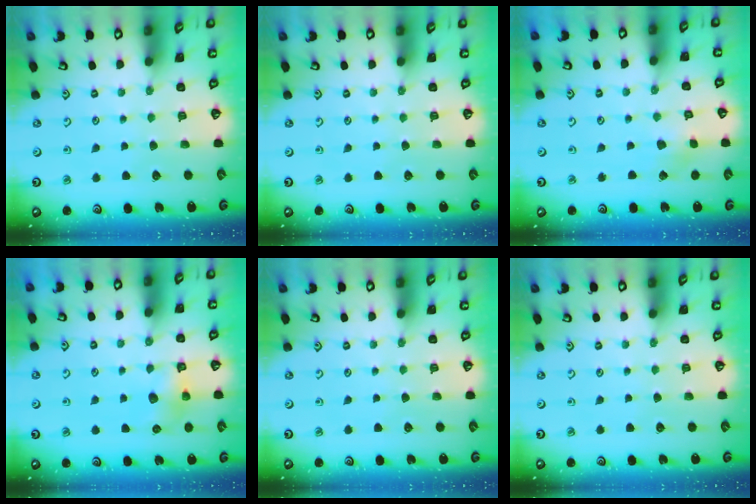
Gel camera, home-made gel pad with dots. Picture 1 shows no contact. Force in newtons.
{"total": 0.0}
{"total": 2.6, "press": 2.5, "slide": 0.4}
{"total": 6.5, "press": 6.5, "slide": 0.7}
{"total": 0.0}
{"total": 0.0}